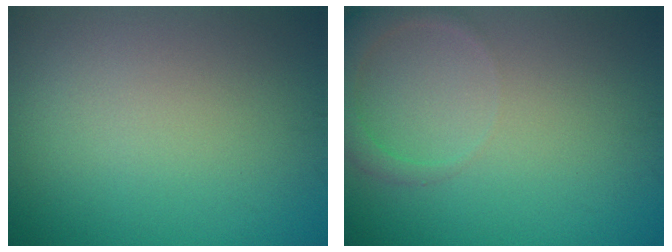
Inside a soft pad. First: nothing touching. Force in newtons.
{"total": 2.6, "press": 2.6, "slide": 0.2}